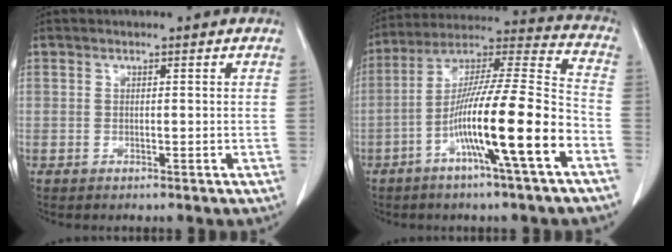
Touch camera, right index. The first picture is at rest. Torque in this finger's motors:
{"motor_torque": [1.77, -0.37, 1.05, 0.21]}